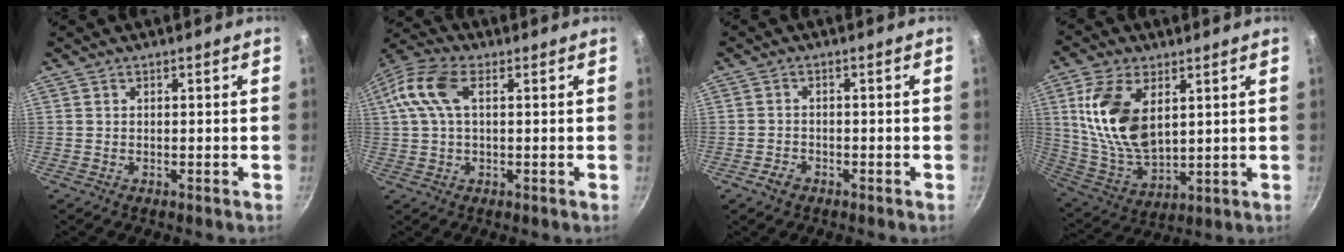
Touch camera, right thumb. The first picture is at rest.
{"total": 10.4, "force": [2.6, 5.5, 8.4], "torque": [-0.171, 0.027, 0.039]}
{"total": 2.3, "force": [-1.5, 1.5, 1.0], "torque": [-0.016, 0.018, -0.027]}
{"total": 16.0, "force": [4.6, 9.0, 12.5], "torque": [-0.230, -0.026, 0.101]}